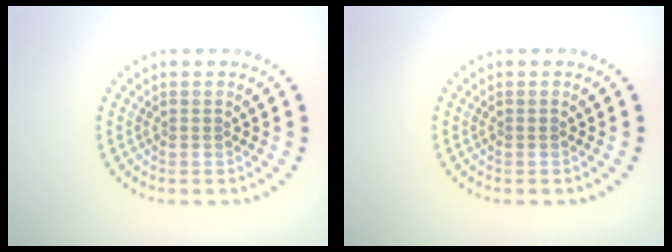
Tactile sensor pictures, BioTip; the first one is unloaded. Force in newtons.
{"total": 0.0}